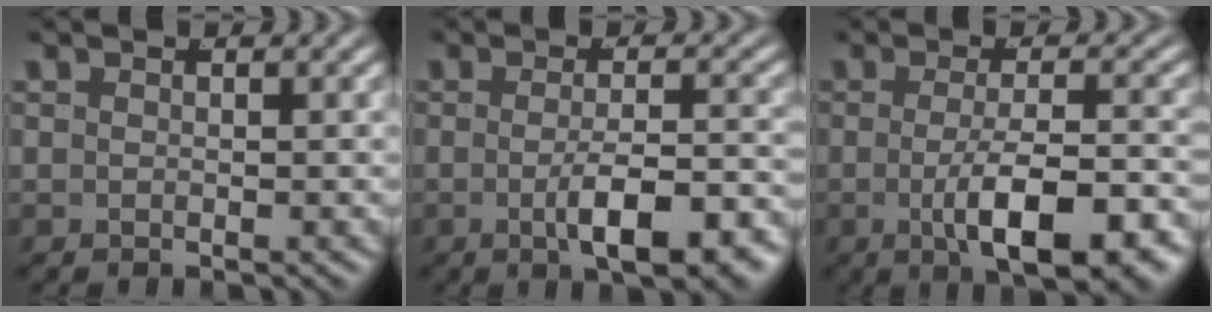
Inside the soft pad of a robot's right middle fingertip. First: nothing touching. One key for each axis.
{"total": 5.3, "fx": -2.7, "fy": 1.2, "fz": 4.5, "tx": -0.066, "ty": -0.014, "tz": -0.035}
{"total": 7.0, "fx": -2.6, "fy": 2.0, "fz": 6.2, "tx": -0.097, "ty": -0.020, "tz": -0.028}